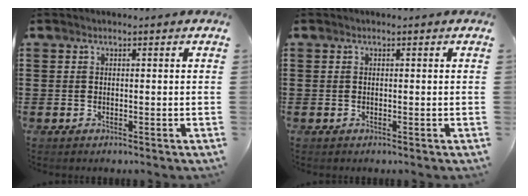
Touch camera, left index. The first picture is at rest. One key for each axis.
{"total": 0.0}